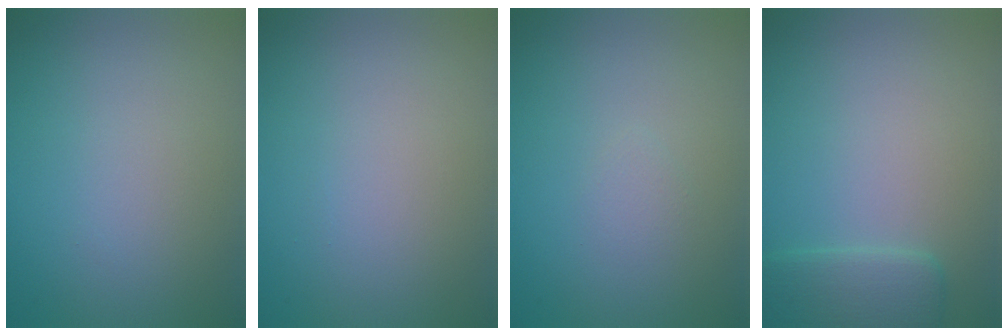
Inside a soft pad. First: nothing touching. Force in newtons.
{"total": 0.0}
{"total": 0.7, "press": 0.7, "slide": 0.0}
{"total": 2.9, "press": 2.8, "slide": 0.2}